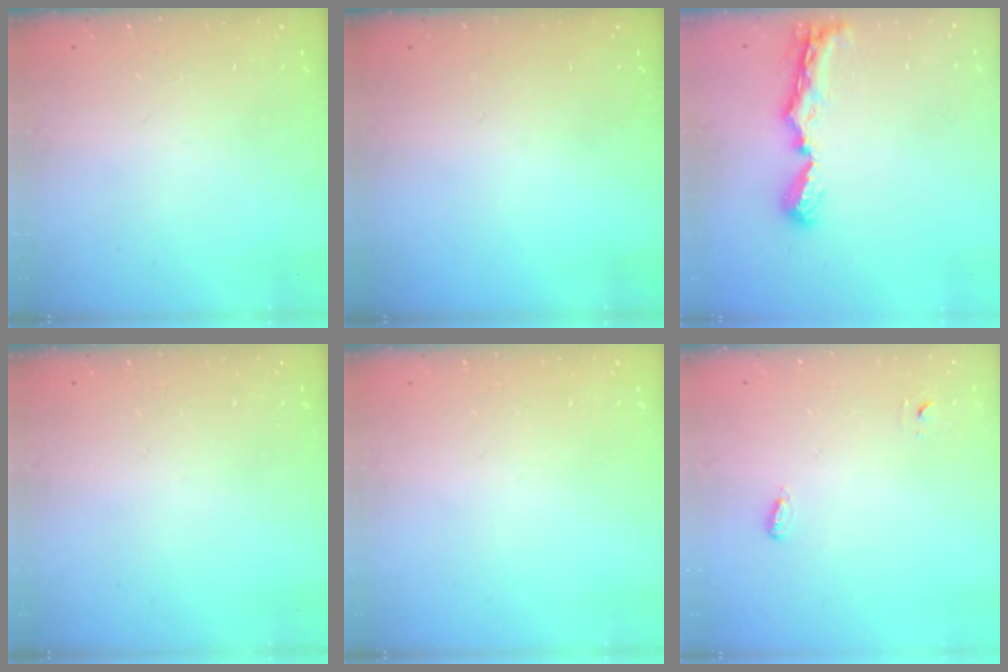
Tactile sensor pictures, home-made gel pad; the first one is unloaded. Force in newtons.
{"total": 0.0}
{"total": 8.7, "press": 8.7, "slide": 0.7}
{"total": 0.0}
{"total": 0.0}
{"total": 3.2, "press": 2.9, "slide": 1.4}